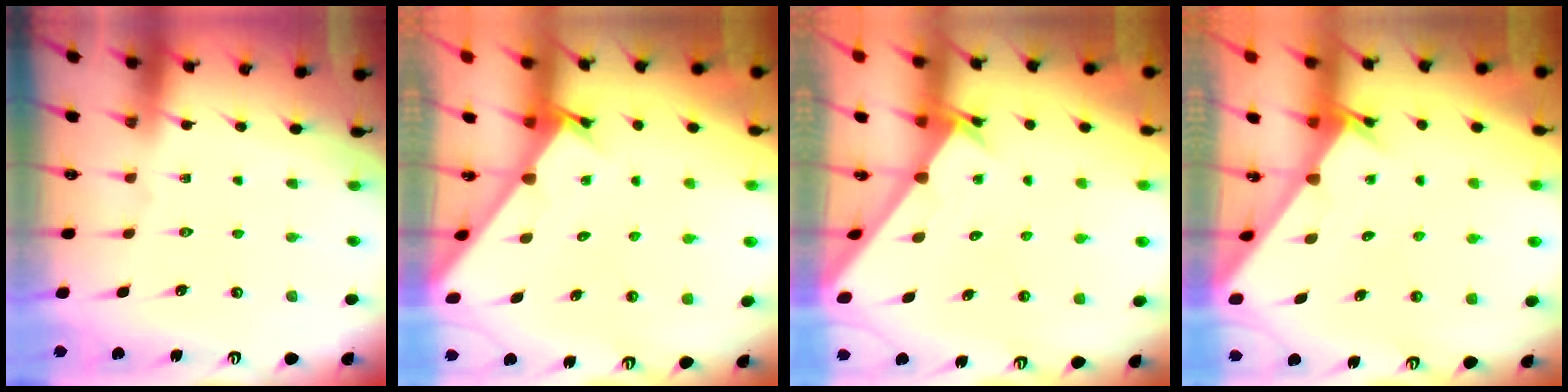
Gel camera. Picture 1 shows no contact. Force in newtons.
{"total": 2.7, "press": 2.6, "slide": 0.3}
{"total": 2.5, "press": 2.5, "slide": 0.2}
{"total": 2.2, "press": 2.2, "slide": 0.1}